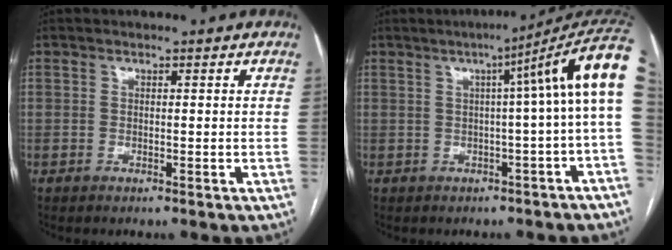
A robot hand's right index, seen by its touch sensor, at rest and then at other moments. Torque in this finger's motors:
{"motor_torque": [1.23, -0.35, 0.62, 0.12]}